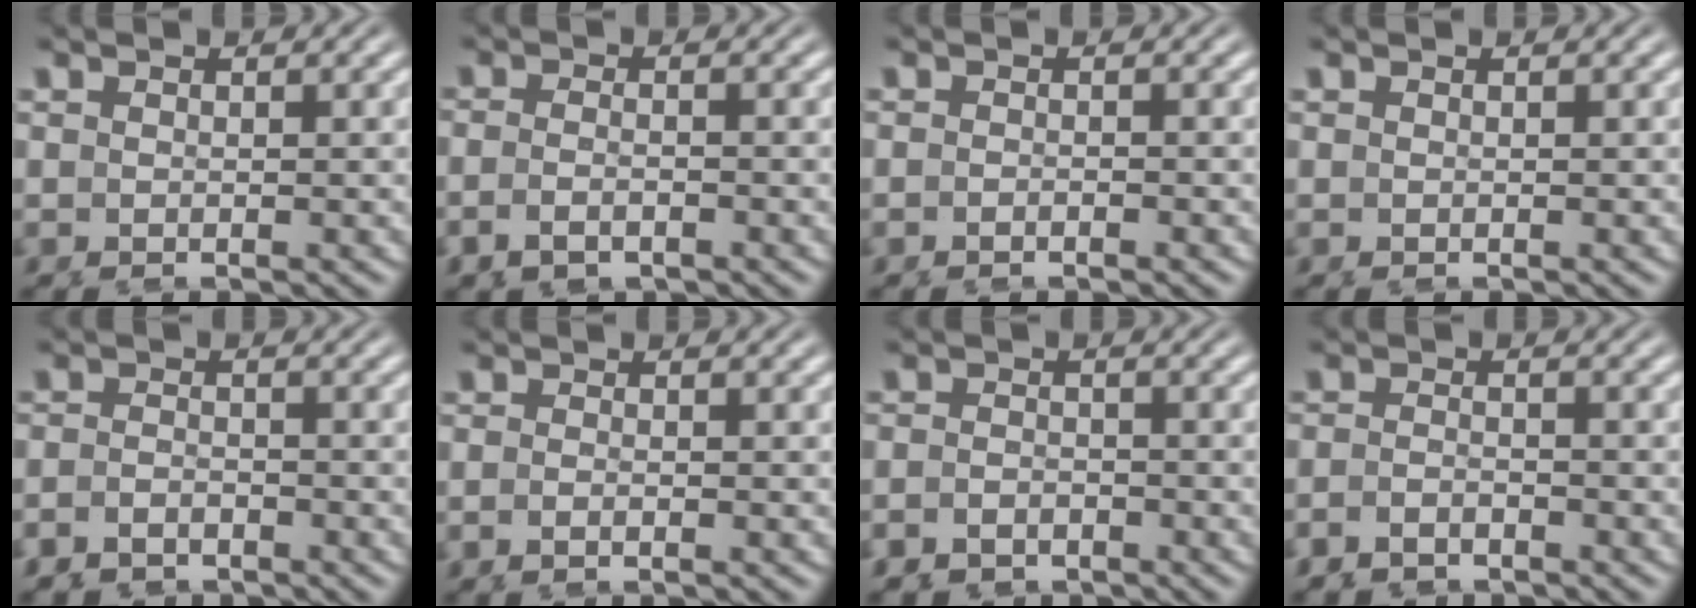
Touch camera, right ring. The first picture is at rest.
{"total": 3.0, "force": [-2.0, 1.6, 1.6], "torque": [-0.043, -0.008, -0.034]}
{"total": 0.9, "force": [-0.8, 0.2, 0.1], "torque": [-0.011, -0.002, -0.019]}
{"total": 0.0}
{"total": 3.9, "force": [-3.0, 2.3, 0.7], "torque": [-0.025, -0.022, -0.051]}
{"total": 1.3, "force": [-0.8, 0.8, 0.7], "torque": [-0.023, -0.002, -0.022]}
{"total": 4.6, "force": [-3.1, 3.3, 0.7], "torque": [-0.028, -0.027, -0.052]}
{"total": 3.4, "force": [-2.9, 1.7, 0.7], "torque": [-0.026, -0.017, -0.050]}